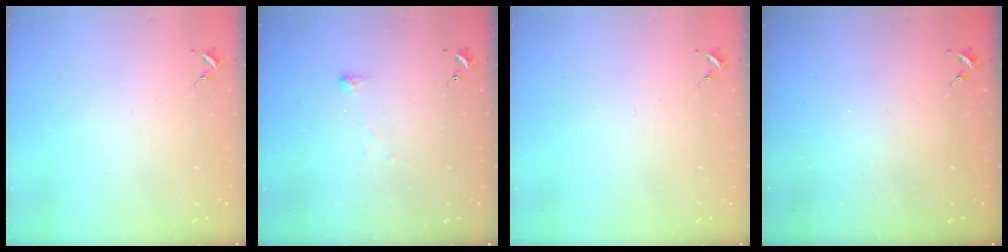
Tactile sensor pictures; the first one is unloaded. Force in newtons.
{"total": 2.9, "press": 2.9, "slide": 0.4}
{"total": 0.0}
{"total": 0.0}